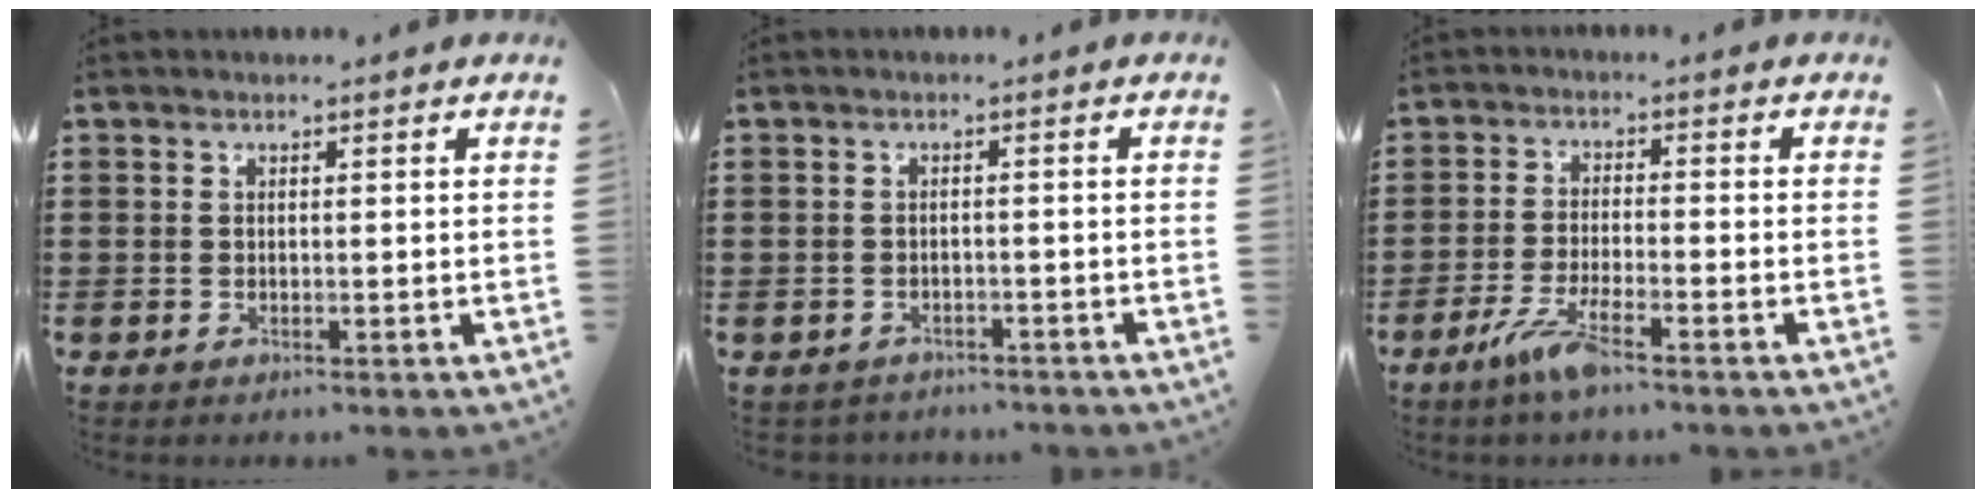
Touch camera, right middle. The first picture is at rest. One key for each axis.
{"total": 1.7, "fx": -1.6, "fy": 0.3, "fz": -0.2, "tx": -0.005, "ty": -0.001, "tz": -0.038}
{"total": 5.3, "fx": -3.5, "fy": 0.4, "fz": 3.9, "tx": -0.082, "ty": -0.011, "tz": -0.064}